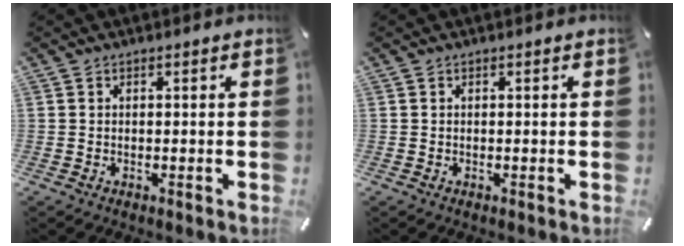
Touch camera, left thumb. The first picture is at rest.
{"total": 0.0}